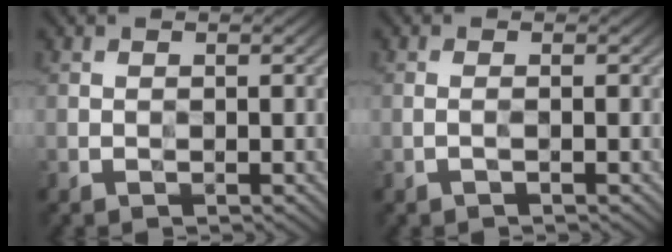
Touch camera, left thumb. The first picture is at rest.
{"total": 0.8, "force": [-0.3, 0.0, 0.7], "torque": [-0.014, 0.003, -0.008]}